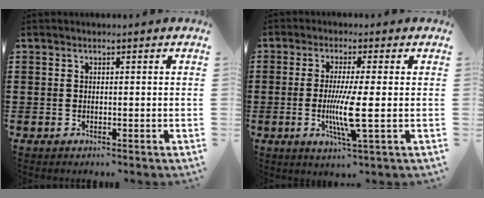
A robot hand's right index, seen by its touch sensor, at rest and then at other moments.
{"total": 7.1, "force": [-1.2, 0.2, 7.1], "torque": [-0.142, -0.021, -0.026]}